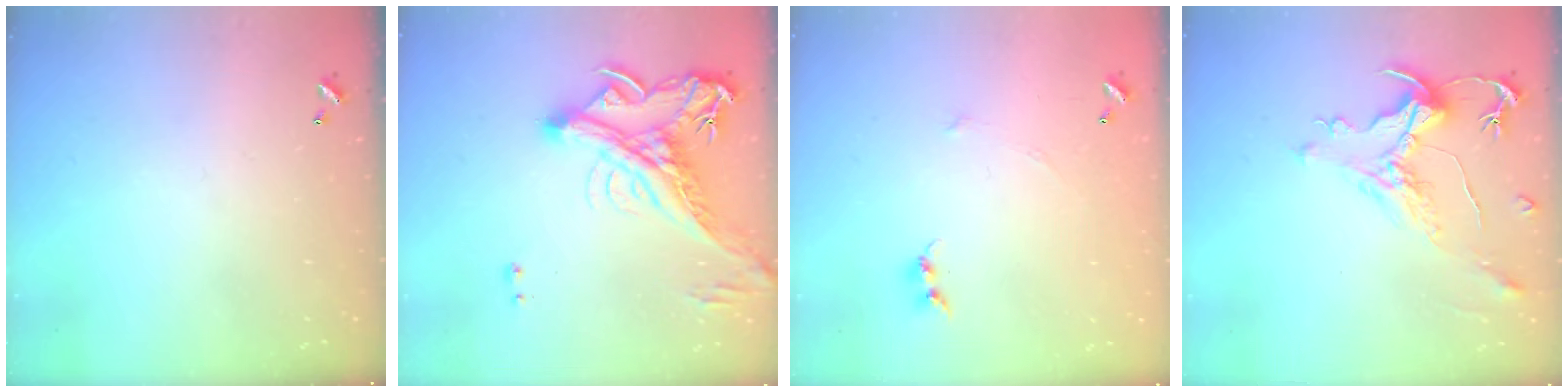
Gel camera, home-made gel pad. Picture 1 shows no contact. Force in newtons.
{"total": 8.2, "press": 7.9, "slide": 2.1}
{"total": 4.7, "press": 4.7, "slide": 0.7}
{"total": 1.2, "press": 0.7, "slide": 1.0}